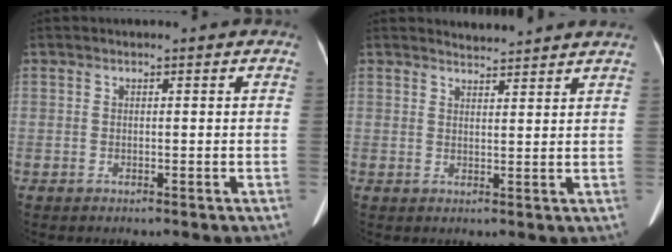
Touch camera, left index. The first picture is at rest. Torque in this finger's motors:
{"motor_torque": [0.09, -1.59, -0.02, 0.00]}